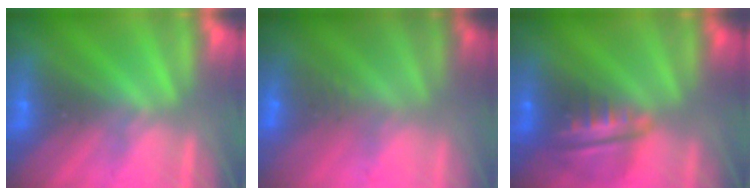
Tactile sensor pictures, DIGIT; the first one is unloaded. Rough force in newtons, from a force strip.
{"total": 2.4}
{"total": 6.7}